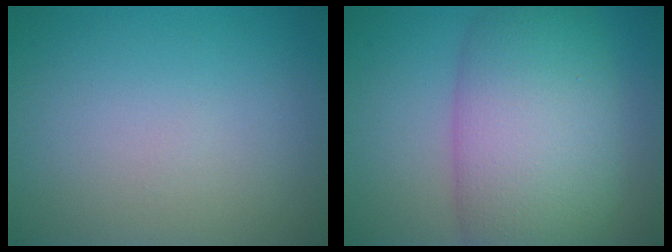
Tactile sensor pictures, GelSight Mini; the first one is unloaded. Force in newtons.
{"total": 11.0, "press": 11.0, "slide": 0.1}